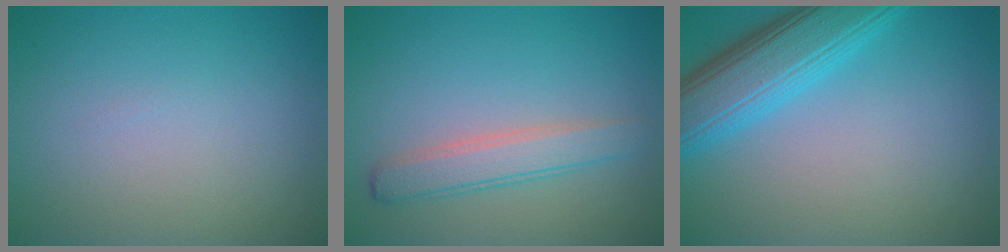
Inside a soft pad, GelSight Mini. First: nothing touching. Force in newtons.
{"total": 3.0, "press": 3.0, "slide": 0.1}
{"total": 6.8, "press": 6.8, "slide": 0.2}